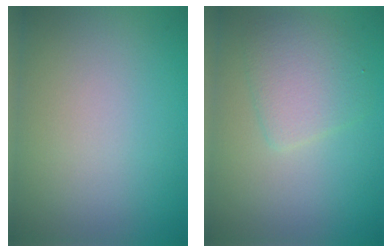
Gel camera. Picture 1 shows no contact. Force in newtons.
{"total": 3.4, "press": 3.4, "slide": 0.1}